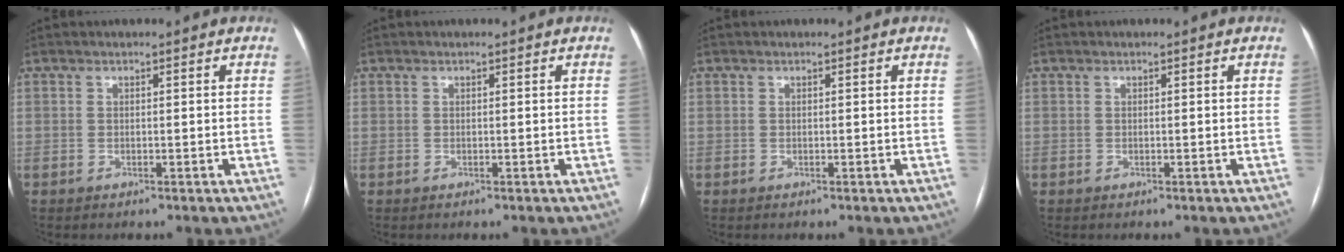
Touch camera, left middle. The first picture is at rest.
{"total": 0.0}
{"total": 0.0}
{"total": 0.0}